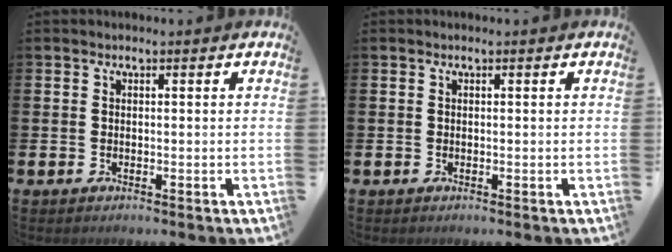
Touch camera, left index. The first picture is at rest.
{"total": 0.0}